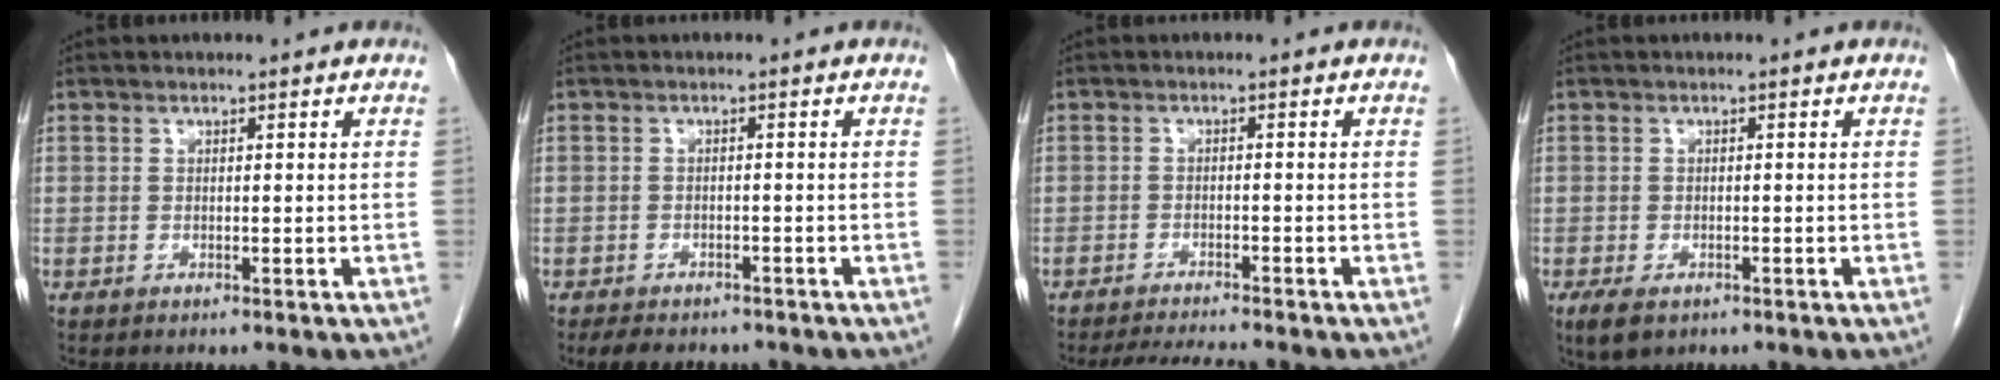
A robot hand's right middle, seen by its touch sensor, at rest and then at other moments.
{"total": 6.6, "force": [-5.5, 2.8, 2.5], "torque": [-0.034, -0.002, -0.071]}
{"total": 4.9, "force": [-4.6, -0.4, 1.7], "torque": [-0.027, -0.015, -0.076]}
{"total": 3.4, "force": [-2.0, 1.7, 2.2], "torque": [-0.046, -0.008, -0.027]}